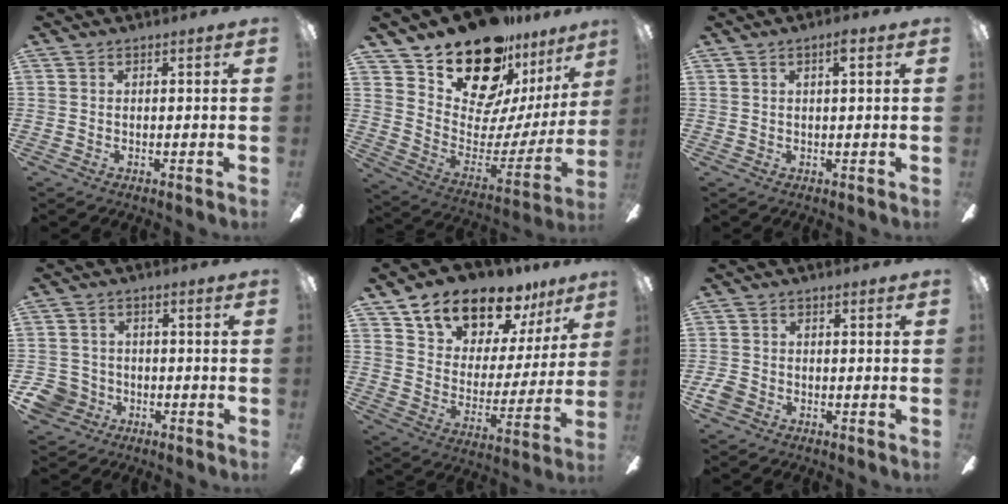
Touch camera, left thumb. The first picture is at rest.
{"total": 21.9, "force": [16.7, 10.3, 9.7], "torque": [-0.159, -0.125, 0.304]}
{"total": 2.6, "force": [1.3, 0.6, 2.2], "torque": [-0.038, 0.002, 0.018]}
{"total": 6.7, "force": [-2.9, 5.8, 1.8], "torque": [-0.064, 0.023, -0.056]}
{"total": 15.3, "force": [13.0, 6.9, 4.0], "torque": [-0.078, -0.099, 0.237]}
{"total": 3.1, "force": [-1.6, 2.1, 1.5], "torque": [-0.028, 0.008, -0.031]}